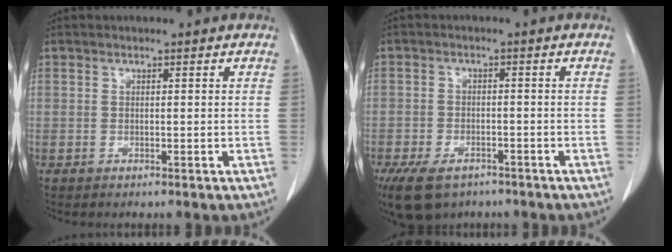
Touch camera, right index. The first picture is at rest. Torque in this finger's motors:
{"motor_torque": [0.84, -0.77, 0.28, 0.03]}